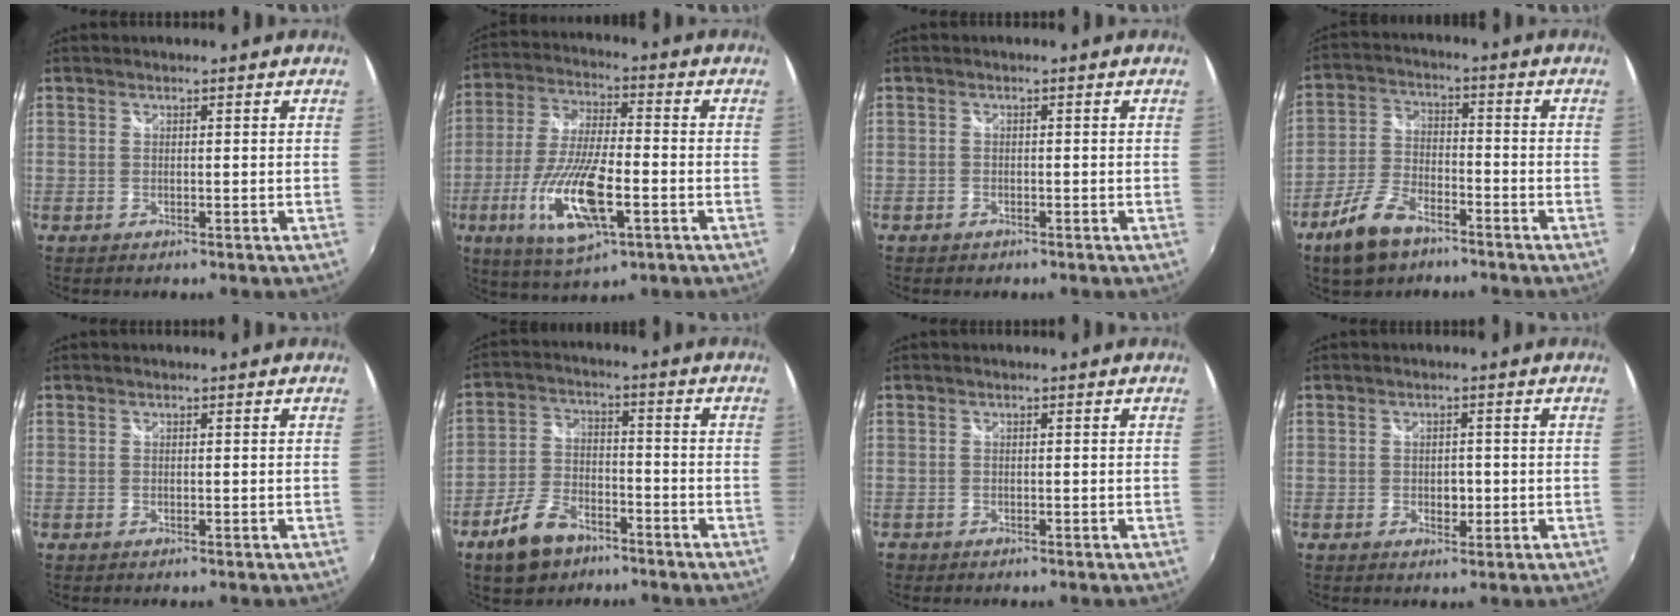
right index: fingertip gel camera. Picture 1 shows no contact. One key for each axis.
{"total": 16.1, "fx": -5.7, "fy": 5.1, "fz": 14.2, "tx": -0.298, "ty": -0.020, "tz": -0.103}
{"total": 1.5, "fx": -1.0, "fy": 1.0, "fz": 0.3, "tx": -0.010, "ty": 0.001, "tz": -0.015}
{"total": 10.2, "fx": -7.0, "fy": 4.6, "fz": 5.8, "tx": -0.134, "ty": 0.000, "tz": -0.131}
{"total": 0.0}
{"total": 9.7, "fx": -6.5, "fy": 5.1, "fz": 5.0, "tx": -0.119, "ty": 0.008, "tz": -0.115}
{"total": 1.0, "fx": -0.7, "fy": 0.8, "fz": 0.0, "tx": -0.005, "ty": 0.002, "tz": -0.010}
{"total": 2.4, "fx": -0.4, "fy": 1.7, "fz": 1.6, "tx": -0.024, "ty": 0.001, "tz": -0.007}